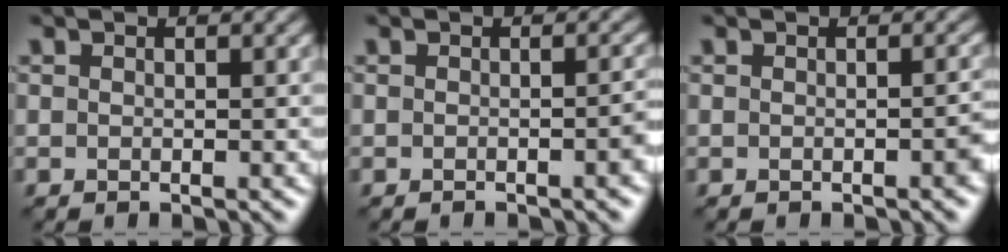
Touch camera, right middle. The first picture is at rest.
{"total": 1.4, "force": [-0.7, 0.2, 1.2], "torque": [-0.011, 0.004, -0.011]}
{"total": 1.0, "force": [-0.4, 0.2, 0.9], "torque": [-0.012, 0.003, -0.004]}